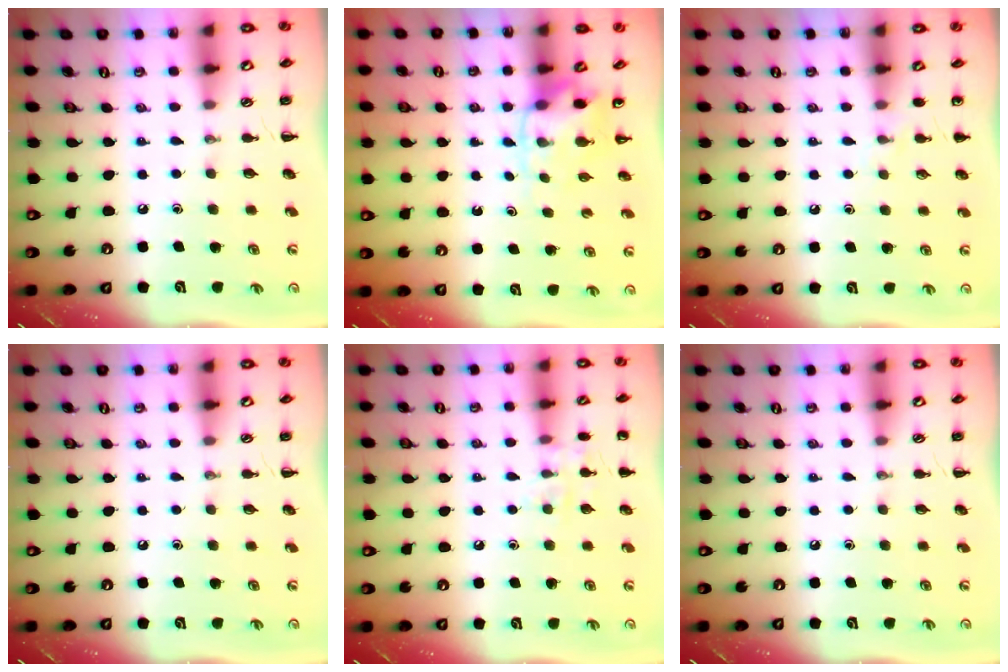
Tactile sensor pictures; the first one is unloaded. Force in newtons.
{"total": 5.1, "press": 5.0, "slide": 0.9}
{"total": 3.9, "press": 3.7, "slide": 1.3}
{"total": 0.0}
{"total": 7.7, "press": 7.5, "slide": 1.5}
{"total": 0.0}